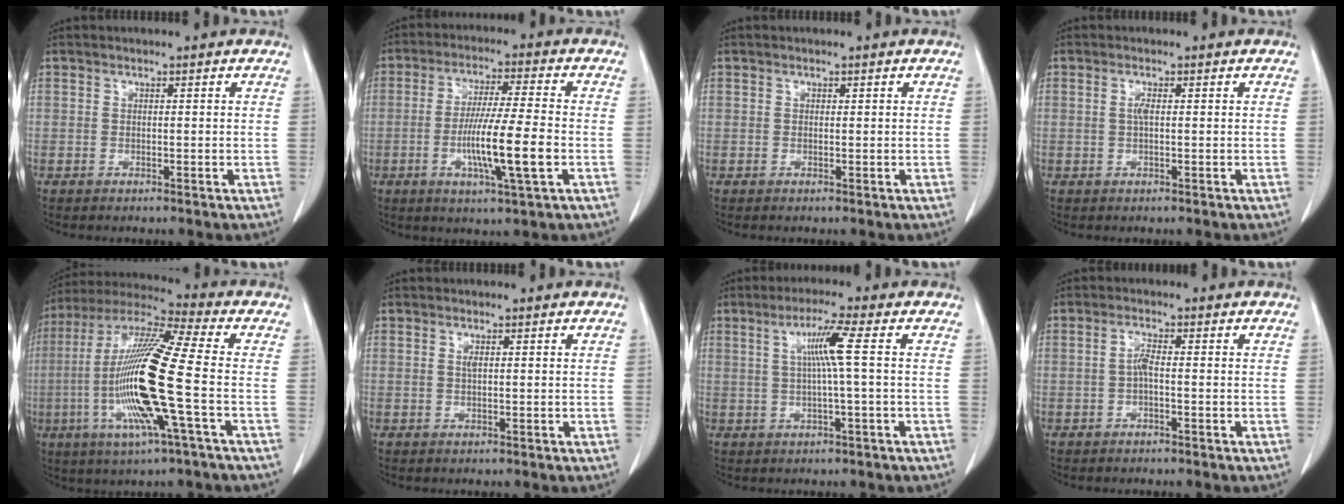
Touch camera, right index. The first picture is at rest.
{"total": 11.0, "force": [-2.8, 0.0, 10.6], "torque": [-0.198, -0.013, -0.053]}
{"total": 0.0}
{"total": 1.3, "force": [0.2, 0.3, 1.3], "torque": [-0.029, 0.001, 0.004]}
{"total": 18.2, "force": [-3.4, 0.0, 17.8], "torque": [-0.369, -0.010, -0.077]}
{"total": 0.7, "force": [0.3, 0.1, 0.7], "torque": [-0.020, -0.001, 0.005]}
{"total": 5.3, "force": [0.9, -1.1, 5.1], "torque": [-0.098, 0.006, 0.020]}
{"total": 1.9, "force": [-0.3, 0.3, 1.9], "torque": [-0.038, 0.003, -0.007]}